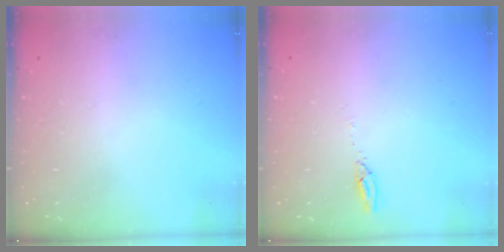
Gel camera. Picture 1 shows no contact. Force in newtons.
{"total": 2.7, "press": 2.7, "slide": 0.2}